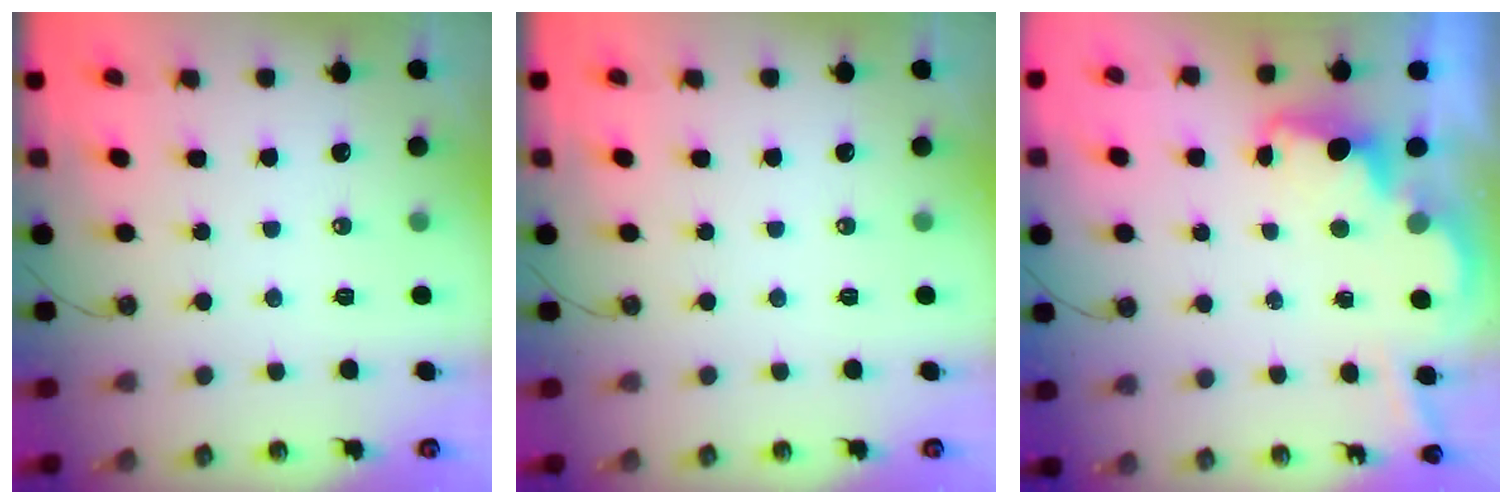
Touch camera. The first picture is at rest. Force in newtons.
{"total": 0.0}
{"total": 3.4, "press": 3.3, "slide": 0.8}